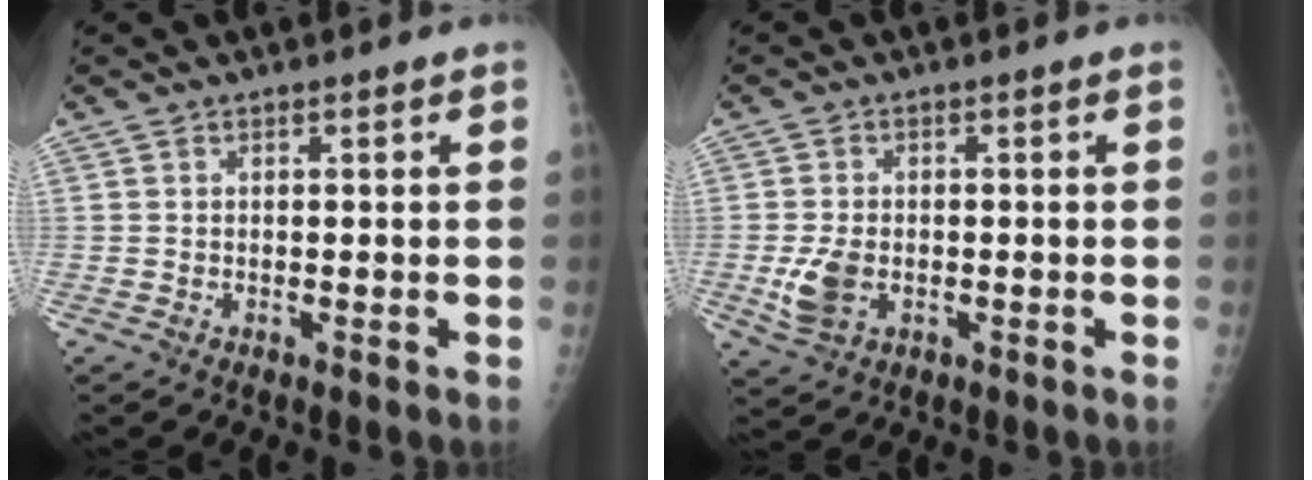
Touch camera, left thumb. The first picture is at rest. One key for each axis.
{"total": 5.5, "fx": -1.4, "fy": 3.7, "fz": 3.9, "tx": -0.078, "ty": 0.000, "tz": -0.020}